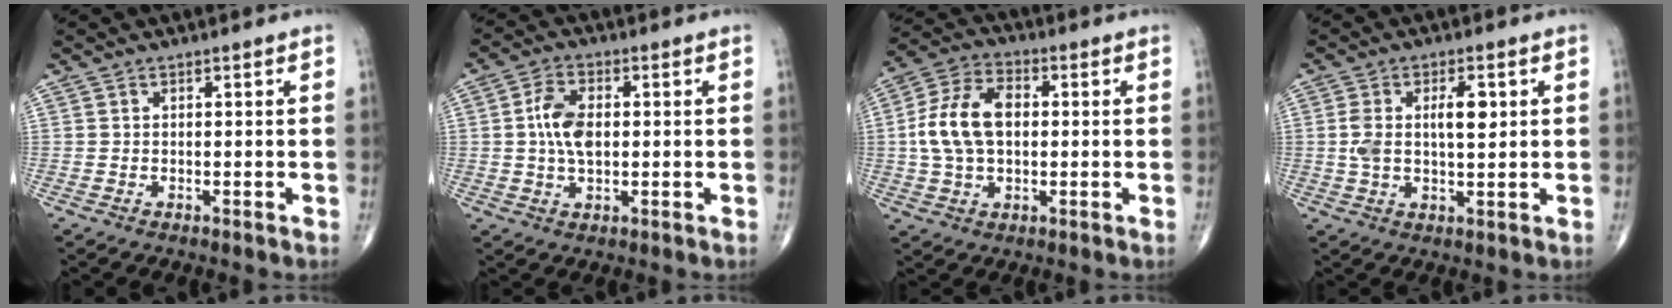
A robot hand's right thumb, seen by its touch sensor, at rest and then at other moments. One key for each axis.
{"total": 7.2, "fx": 0.4, "fy": 4.1, "fz": 5.9, "tx": -0.110, "ty": 0.008, "tz": 0.004}
{"total": 12.7, "fx": 0.6, "fy": 8.1, "fz": 9.8, "tx": -0.186, "ty": 0.023, "tz": 0.008}
{"total": 7.4, "fx": 1.4, "fy": 3.2, "fz": 6.5, "tx": -0.120, "ty": 0.006, "tz": 0.025}